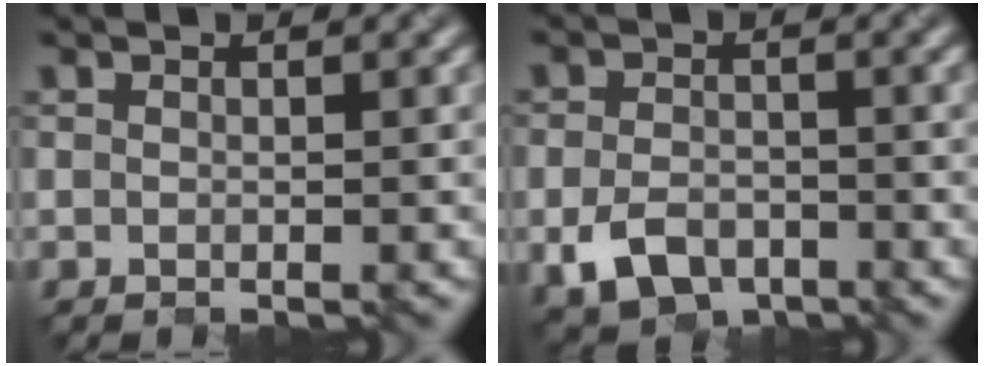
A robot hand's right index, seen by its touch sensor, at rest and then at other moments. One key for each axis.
{"total": 4.0, "fx": -2.0, "fy": 2.7, "fz": 2.2, "tx": -0.047, "ty": -0.009, "tz": -0.040}